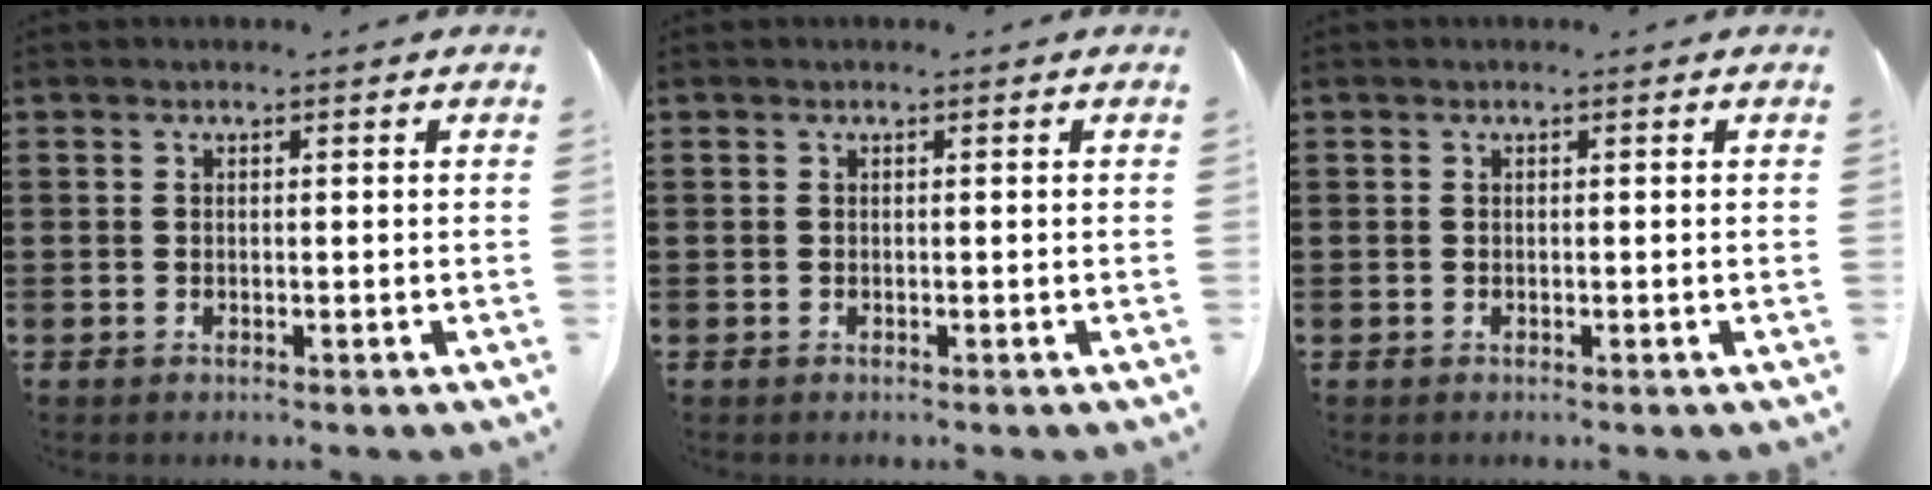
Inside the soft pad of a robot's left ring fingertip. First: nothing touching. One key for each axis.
{"total": 0.0}
{"total": 0.0}